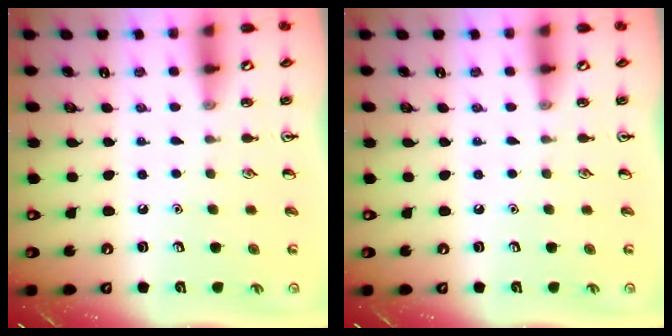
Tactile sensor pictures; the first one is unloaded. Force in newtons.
{"total": 0.0}